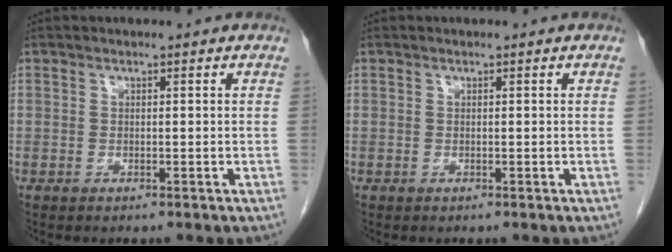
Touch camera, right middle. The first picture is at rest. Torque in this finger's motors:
{"motor_torque": [0.00, 0.00, 0.00, 0.00]}